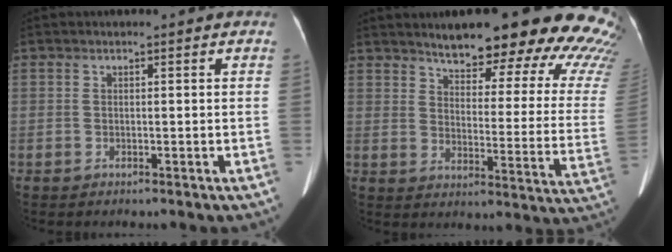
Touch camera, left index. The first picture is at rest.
{"total": 25.3, "force": [21.6, 4.9, 12.2], "torque": [-0.141, -0.065, 0.245]}